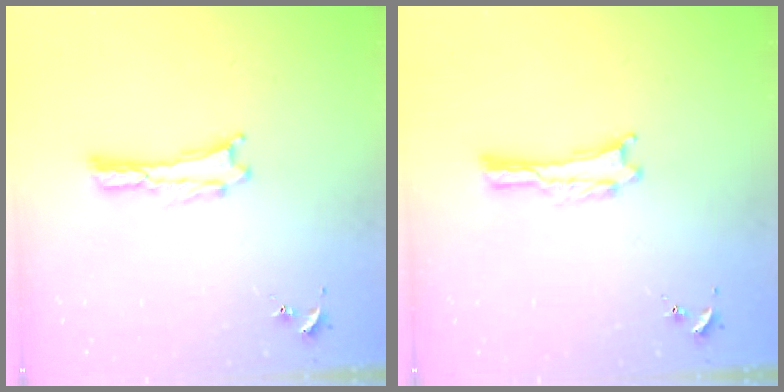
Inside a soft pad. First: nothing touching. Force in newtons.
{"total": 0.0}